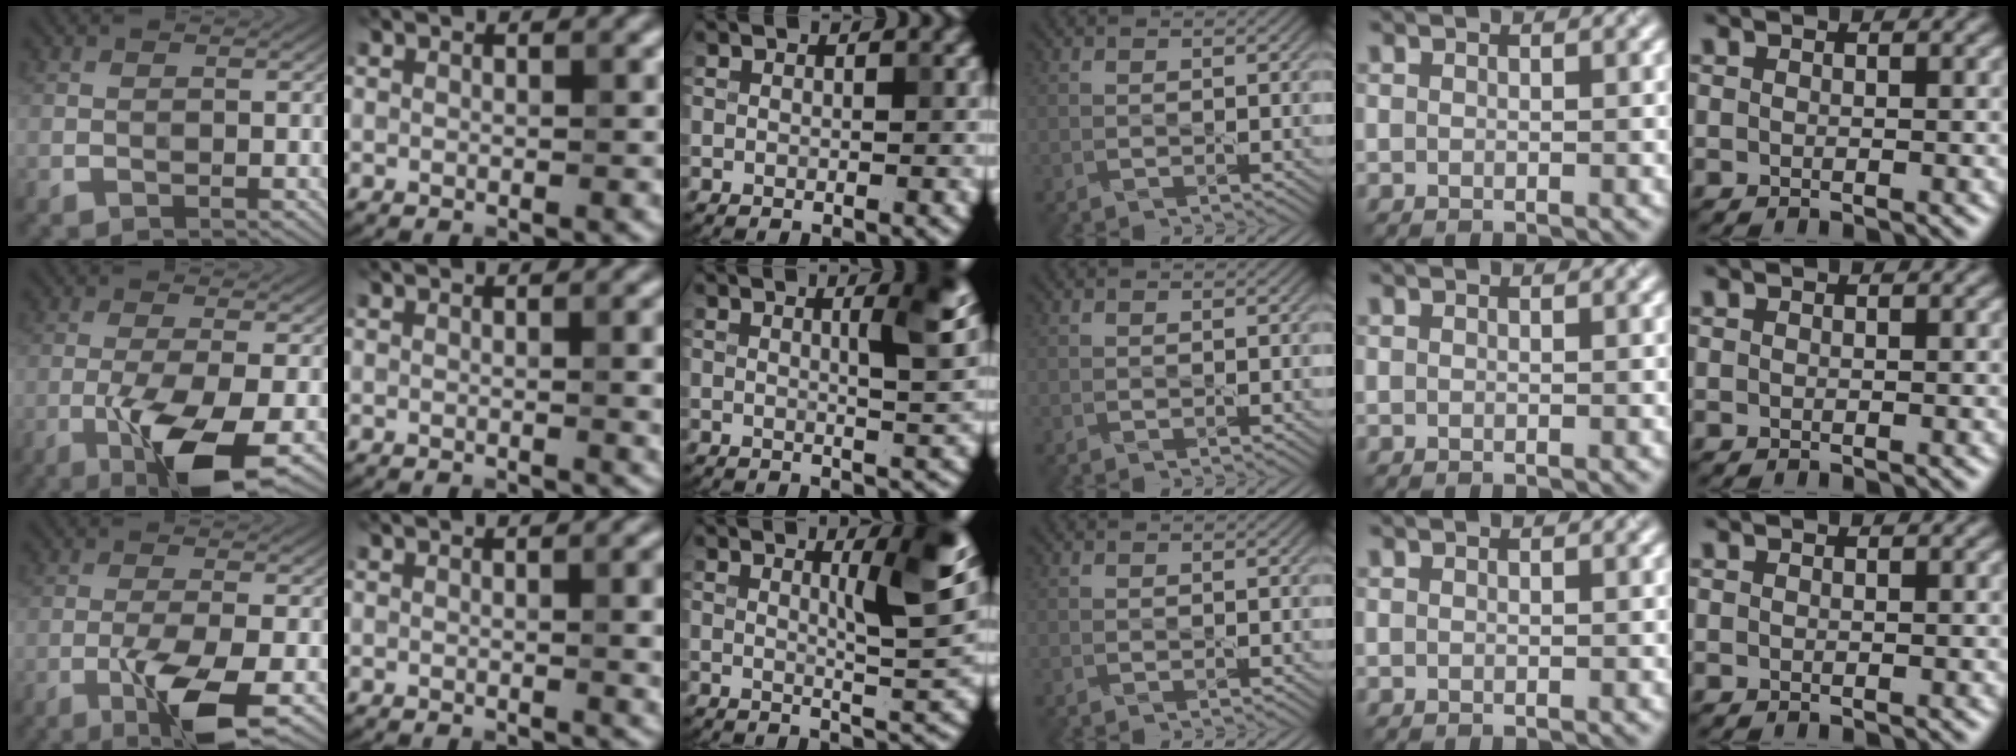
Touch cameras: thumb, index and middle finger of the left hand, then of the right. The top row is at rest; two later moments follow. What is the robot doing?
{"motion": "squeeze", "object": "paper clamp"}